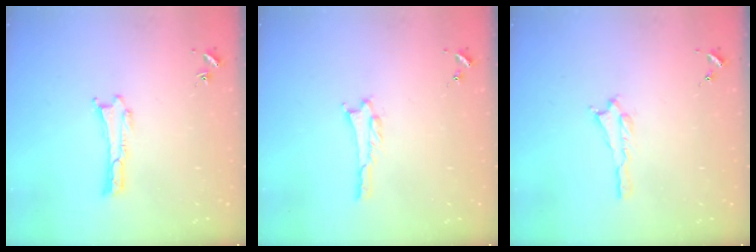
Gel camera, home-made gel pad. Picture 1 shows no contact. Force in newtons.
{"total": 0.6, "press": 0.6, "slide": 0.1}
{"total": 0.6, "press": 0.6, "slide": 0.2}